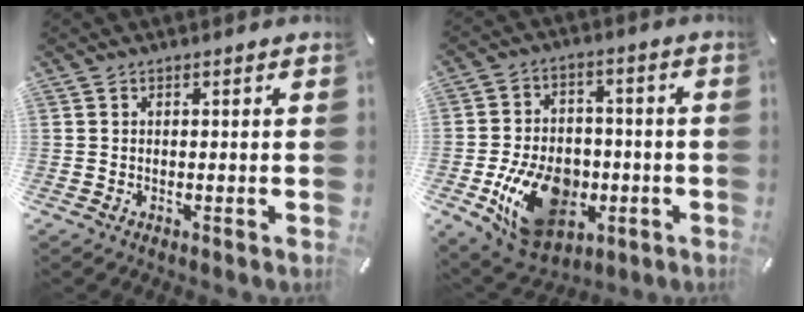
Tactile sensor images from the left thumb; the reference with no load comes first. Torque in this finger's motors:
{"motor_torque": [2.20, 2.60, 0.36, 0.25, 0.25]}